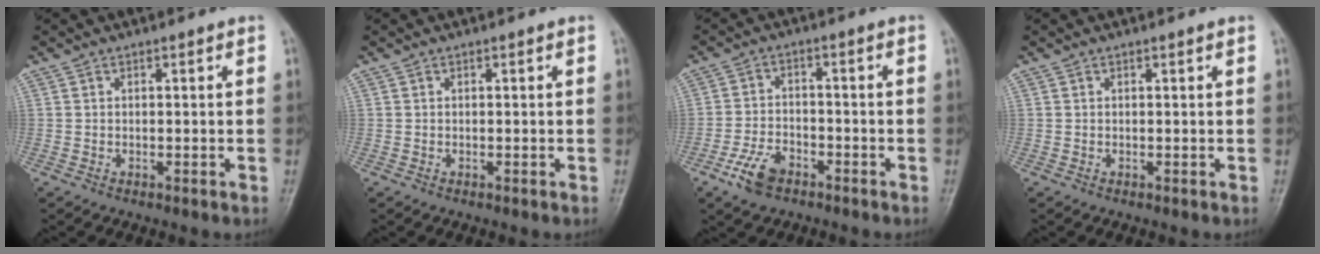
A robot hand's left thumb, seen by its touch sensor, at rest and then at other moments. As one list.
[{"total": 0.0}, {"total": 6.1, "force": [-3.7, 3.4, 3.5], "torque": [-0.066, 0.017, -0.070]}, {"total": 0.0}]